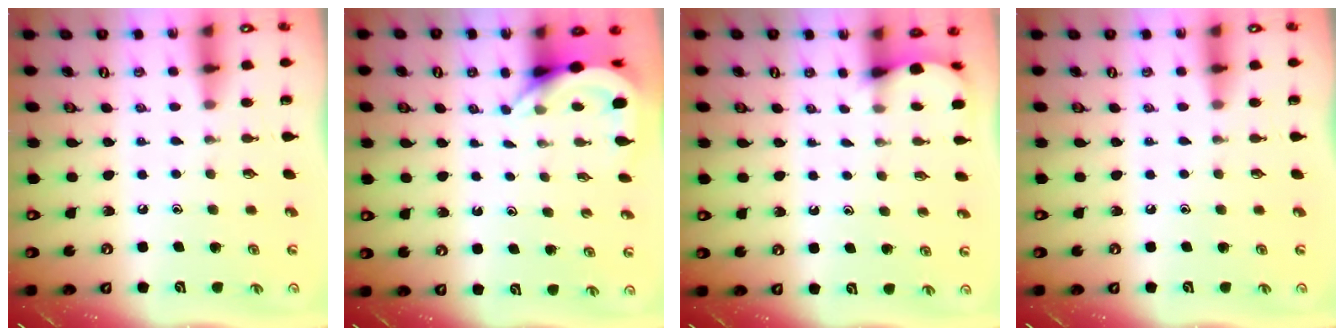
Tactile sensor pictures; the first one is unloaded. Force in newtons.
{"total": 4.4, "press": 4.4, "slide": 0.2}
{"total": 2.8, "press": 2.8, "slide": 0.3}
{"total": 0.0}